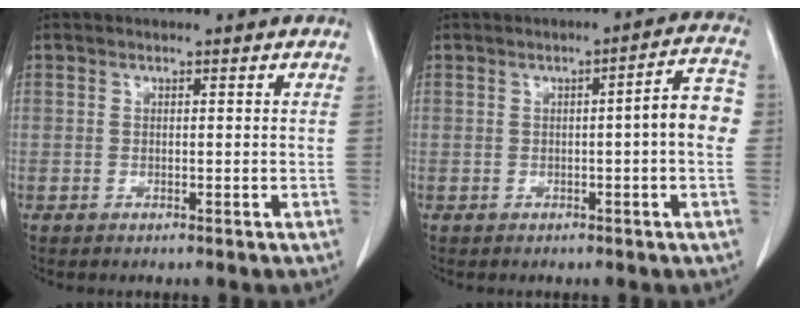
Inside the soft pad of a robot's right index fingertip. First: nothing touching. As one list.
[{"total": 6.1, "force": [-0.1, 0.5, 6.1], "torque": [-0.074, 0.016, -0.006]}]